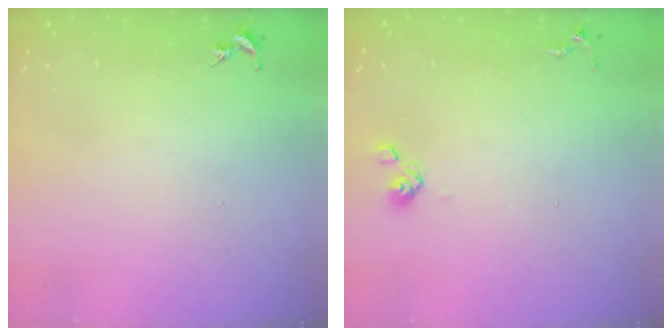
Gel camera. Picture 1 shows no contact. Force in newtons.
{"total": 4.6, "press": 4.1, "slide": 2.1}